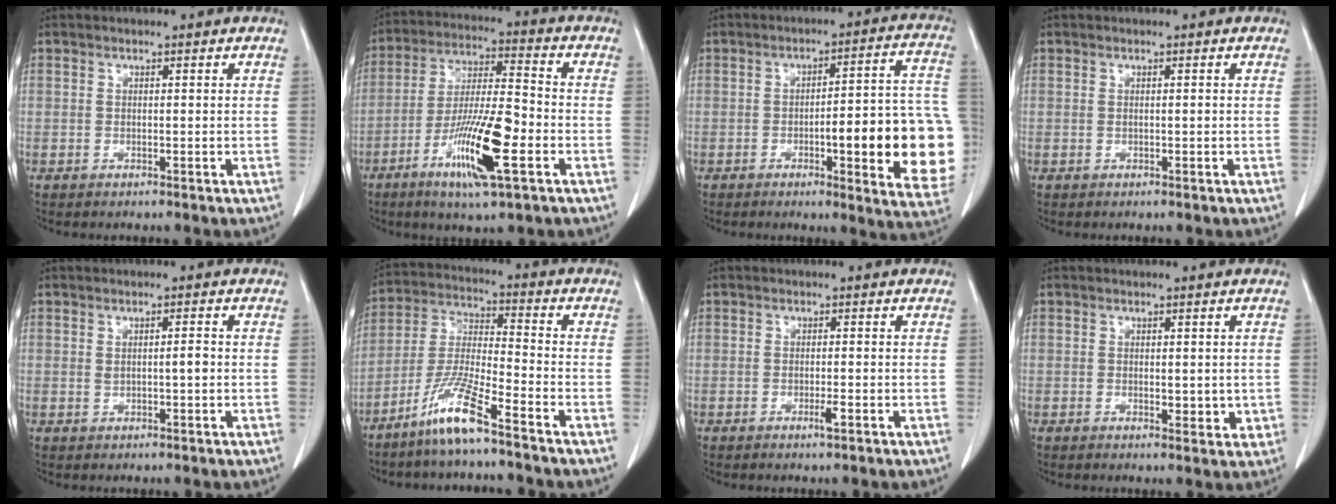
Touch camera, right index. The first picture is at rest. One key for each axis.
{"total": 14.0, "fx": -5.7, "fy": 1.6, "fz": 12.7, "tx": -0.241, "ty": -0.016, "tz": -0.101}
{"total": 18.5, "fx": -3.7, "fy": 3.0, "fz": 17.8, "tx": -0.133, "ty": 0.030, "tz": -0.033}
{"total": 0.6, "fx": 0.0, "fy": 0.1, "fz": 0.6, "tx": -0.012, "ty": 0.000, "tz": 0.001}
{"total": 2.0, "fx": 0.1, "fy": 0.4, "fz": 2.0, "tx": -0.035, "ty": 0.000, "tz": 0.004}
{"total": 9.9, "fx": -6.9, "fy": -0.1, "fz": 7.0, "tx": -0.150, "ty": -0.023, "tz": -0.142}
{"total": 1.4, "fx": -0.6, "fy": 0.0, "fz": 1.3, "tx": -0.025, "ty": -0.004, "tz": -0.011}
{"total": 2.7, "fx": 0.0, "fy": 1.3, "fz": 2.4, "tx": -0.030, "ty": -0.006, "tz": 0.002}